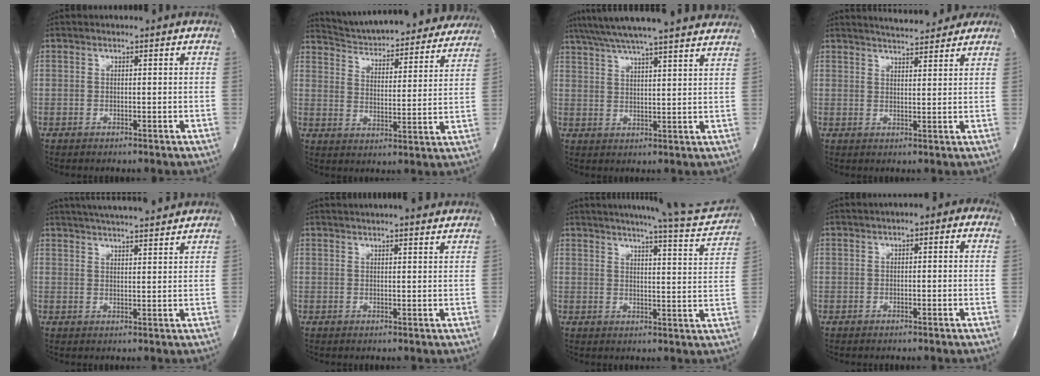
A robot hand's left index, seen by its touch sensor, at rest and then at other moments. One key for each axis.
{"total": 24.9, "fx": 23.4, "fy": 5.2, "fz": 7.1, "tx": -0.109, "ty": -0.027, "tz": 0.304}
{"total": 24.0, "fx": 21.2, "fy": 1.6, "fz": 11.1, "tx": -0.190, "ty": 0.022, "tz": 0.287}
{"total": 8.5, "fx": 7.9, "fy": 1.3, "fz": 2.9, "tx": -0.047, "ty": 0.012, "tz": 0.103}
{"total": 13.9, "fx": 12.5, "fy": 1.2, "fz": 6.0, "tx": -0.102, "ty": 0.015, "tz": 0.173}
{"total": 10.1, "fx": 9.0, "fy": 0.7, "fz": 4.4, "tx": -0.064, "ty": 0.011, "tz": 0.105}
{"total": 16.1, "fx": 15.0, "fy": 0.4, "fz": 6.0, "tx": -0.082, "ty": -0.060, "tz": 0.172}
{"total": 2.6, "fx": 1.2, "fy": 1.1, "fz": 2.1, "tx": -0.026, "ty": 0.015, "tz": 0.010}